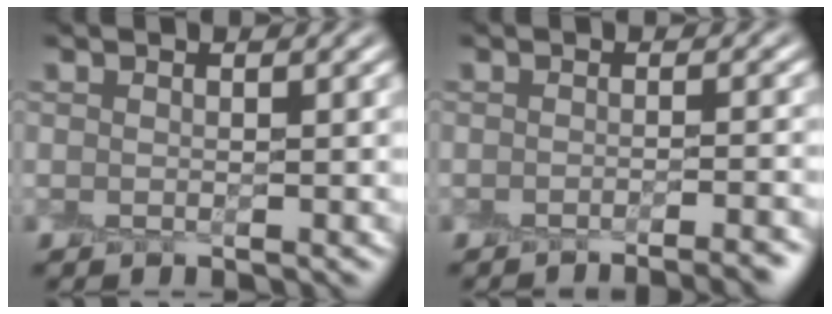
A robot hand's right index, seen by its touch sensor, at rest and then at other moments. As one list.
[{"total": 3.5, "force": [-3.1, 0.4, 1.5], "torque": [-0.010, -0.004, -0.036]}]